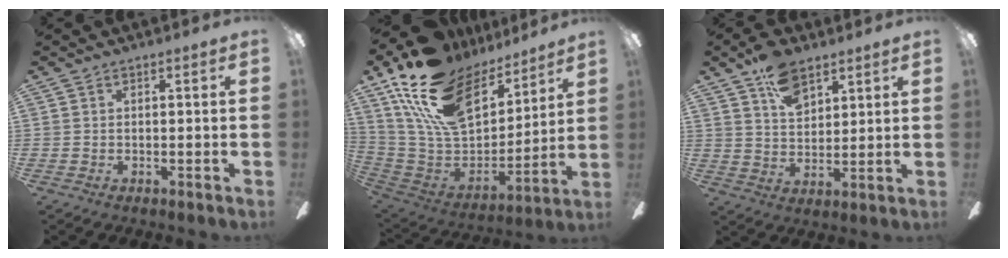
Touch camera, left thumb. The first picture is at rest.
{"total": 24.3, "force": [14.8, 13.2, 14.2], "torque": [-0.293, -0.085, 0.267]}
{"total": 10.2, "force": [6.5, 5.7, 5.3], "torque": [-0.081, -0.023, 0.119]}